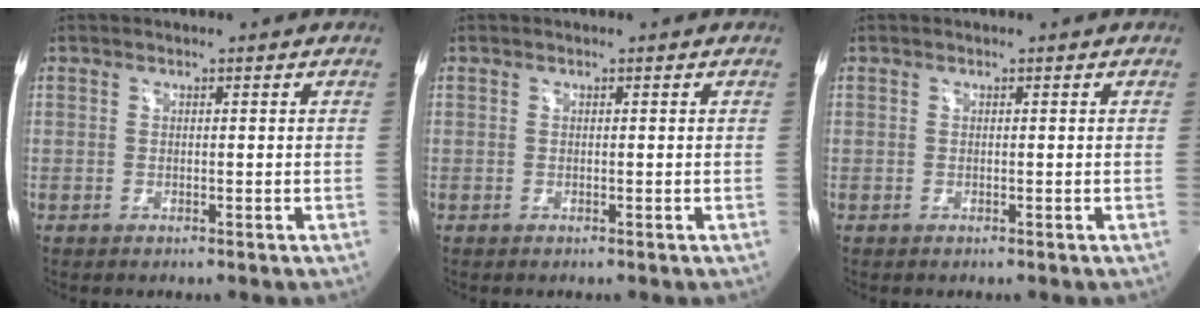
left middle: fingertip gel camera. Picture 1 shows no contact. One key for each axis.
{"total": 0.0}
{"total": 0.0}